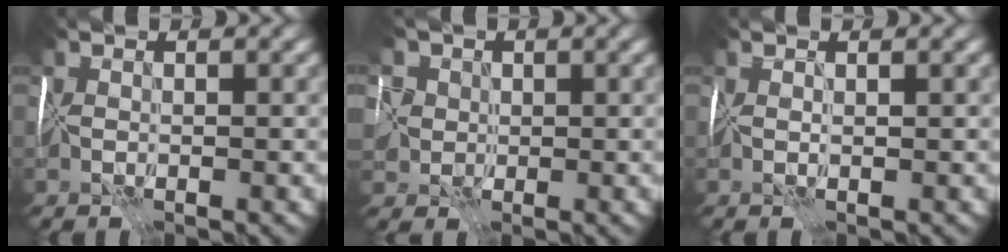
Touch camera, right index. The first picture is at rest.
{"total": 3.2, "force": [1.3, 2.9, -0.4], "torque": [0.011, 0.026, -0.001]}
{"total": 2.0, "force": [0.2, -1.3, -1.5], "torque": [0.031, -0.002, 0.005]}